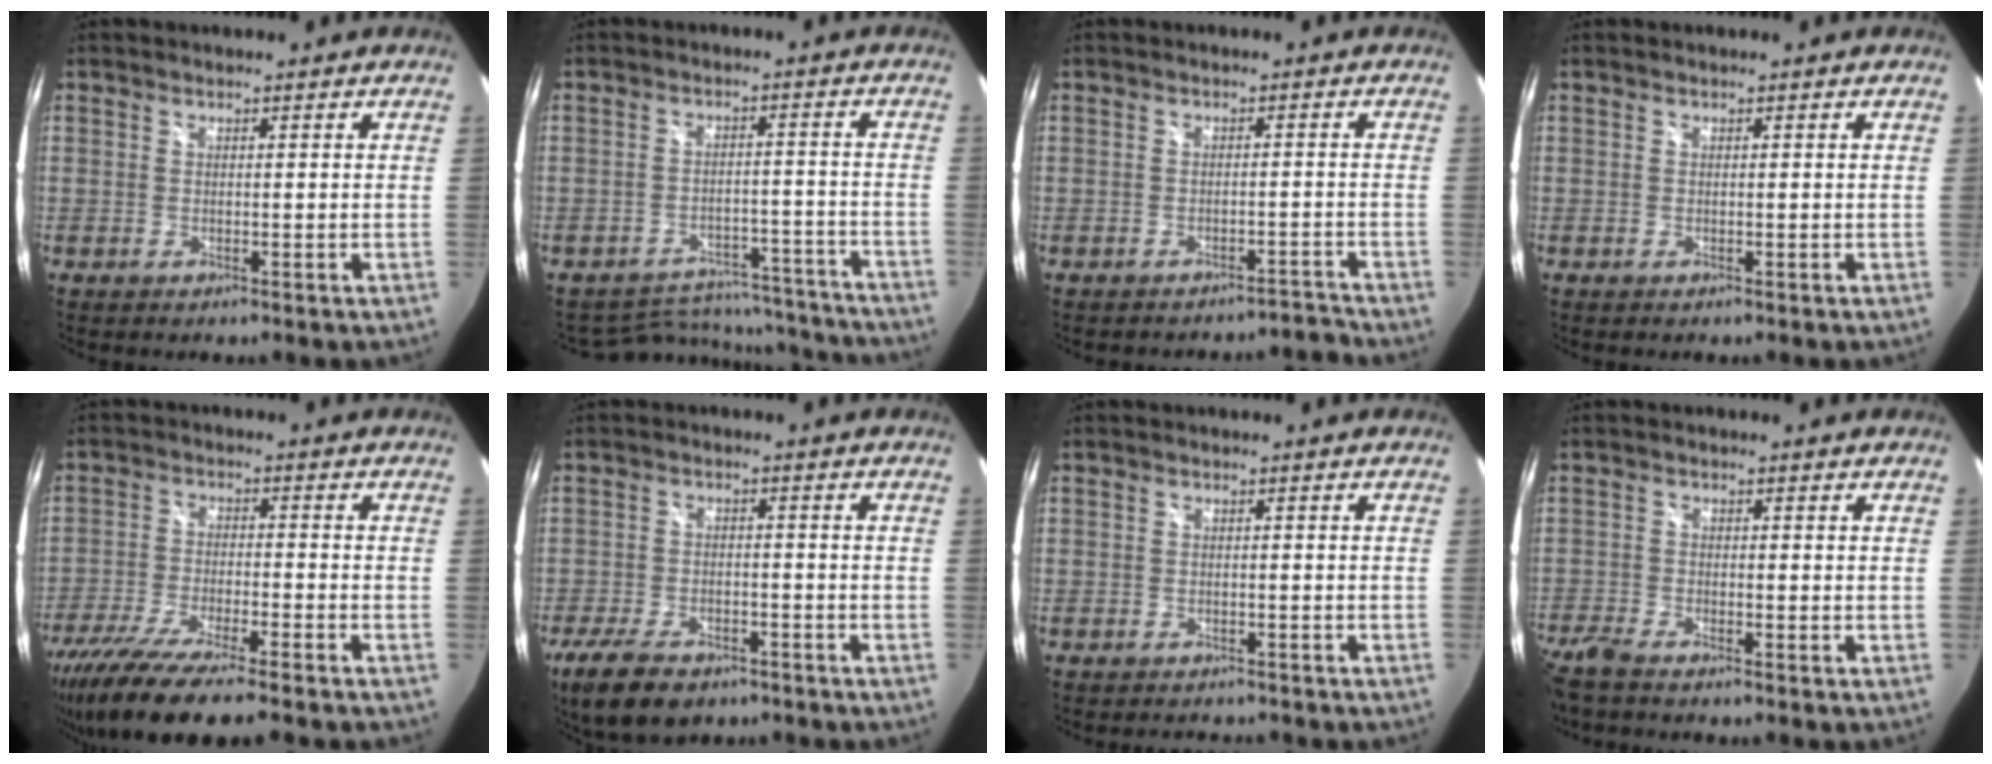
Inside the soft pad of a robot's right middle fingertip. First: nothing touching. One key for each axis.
{"total": 14.4, "fx": -13.4, "fy": 4.8, "fz": 2.2, "tx": -0.044, "ty": 0.031, "tz": -0.165}
{"total": 3.2, "fx": -3.2, "fy": 0.4, "fz": -0.2, "tx": 0.016, "ty": 0.011, "tz": -0.040}
{"total": 0.0}
{"total": 15.8, "fx": -12.7, "fy": 1.8, "fz": 9.2, "tx": -0.194, "ty": -0.041, "tz": -0.223}
{"total": 10.9, "fx": -7.6, "fy": 5.0, "fz": 6.0, "tx": -0.146, "ty": -0.020, "tz": -0.131}
{"total": 2.8, "fx": -2.5, "fy": 1.2, "fz": 0.3, "tx": -0.009, "ty": 0.011, "tz": -0.034}
{"total": 6.3, "fx": -5.4, "fy": 1.1, "fz": 3.1, "tx": -0.091, "ty": -0.027, "tz": -0.106}